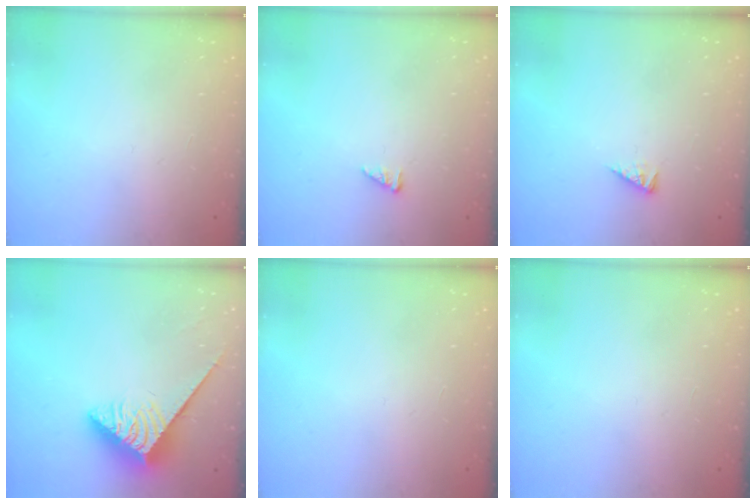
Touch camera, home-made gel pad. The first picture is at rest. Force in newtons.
{"total": 1.2, "press": 1.1, "slide": 0.1}
{"total": 2.9, "press": 2.9, "slide": 0.4}
{"total": 3.9, "press": 3.9, "slide": 0.6}
{"total": 0.0}
{"total": 0.0}